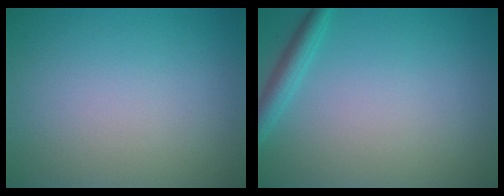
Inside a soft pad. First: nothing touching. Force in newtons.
{"total": 2.1, "press": 2.0, "slide": 0.2}